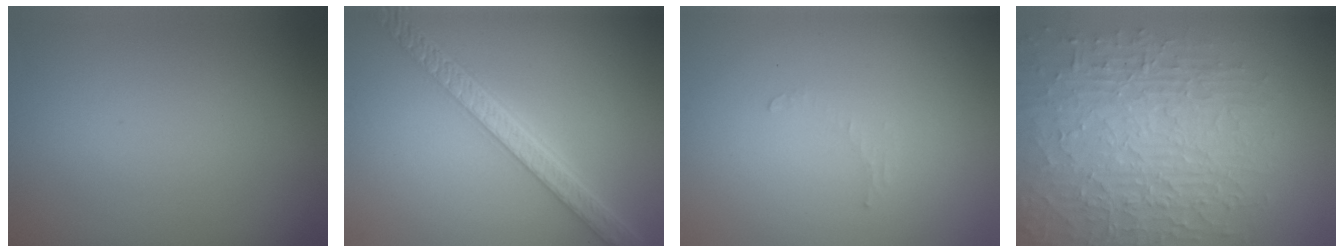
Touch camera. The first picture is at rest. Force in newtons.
{"total": 5.3, "press": 4.2, "slide": 3.3}
{"total": 0.7, "press": 0.7, "slide": 0.1}
{"total": 8.8, "press": 6.1, "slide": 6.3}